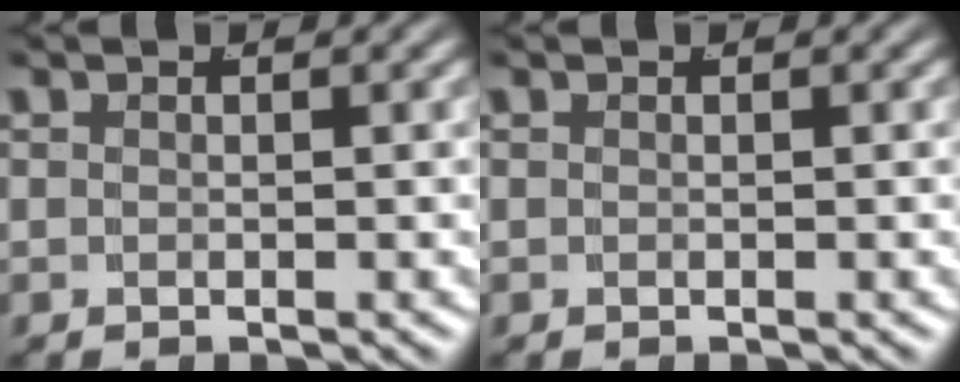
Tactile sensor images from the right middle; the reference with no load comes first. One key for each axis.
{"total": 0.0}